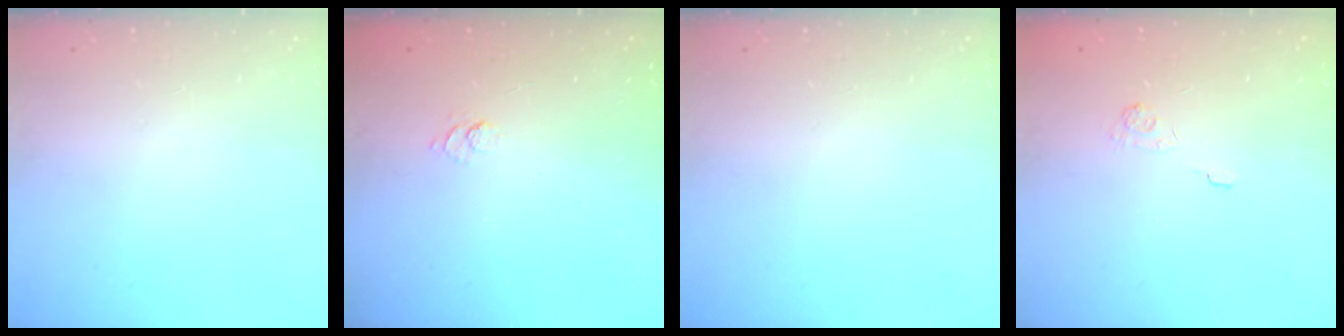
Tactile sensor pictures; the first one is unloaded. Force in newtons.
{"total": 2.5, "press": 2.0, "slide": 1.4}
{"total": 0.0}
{"total": 2.1, "press": 1.5, "slide": 1.4}